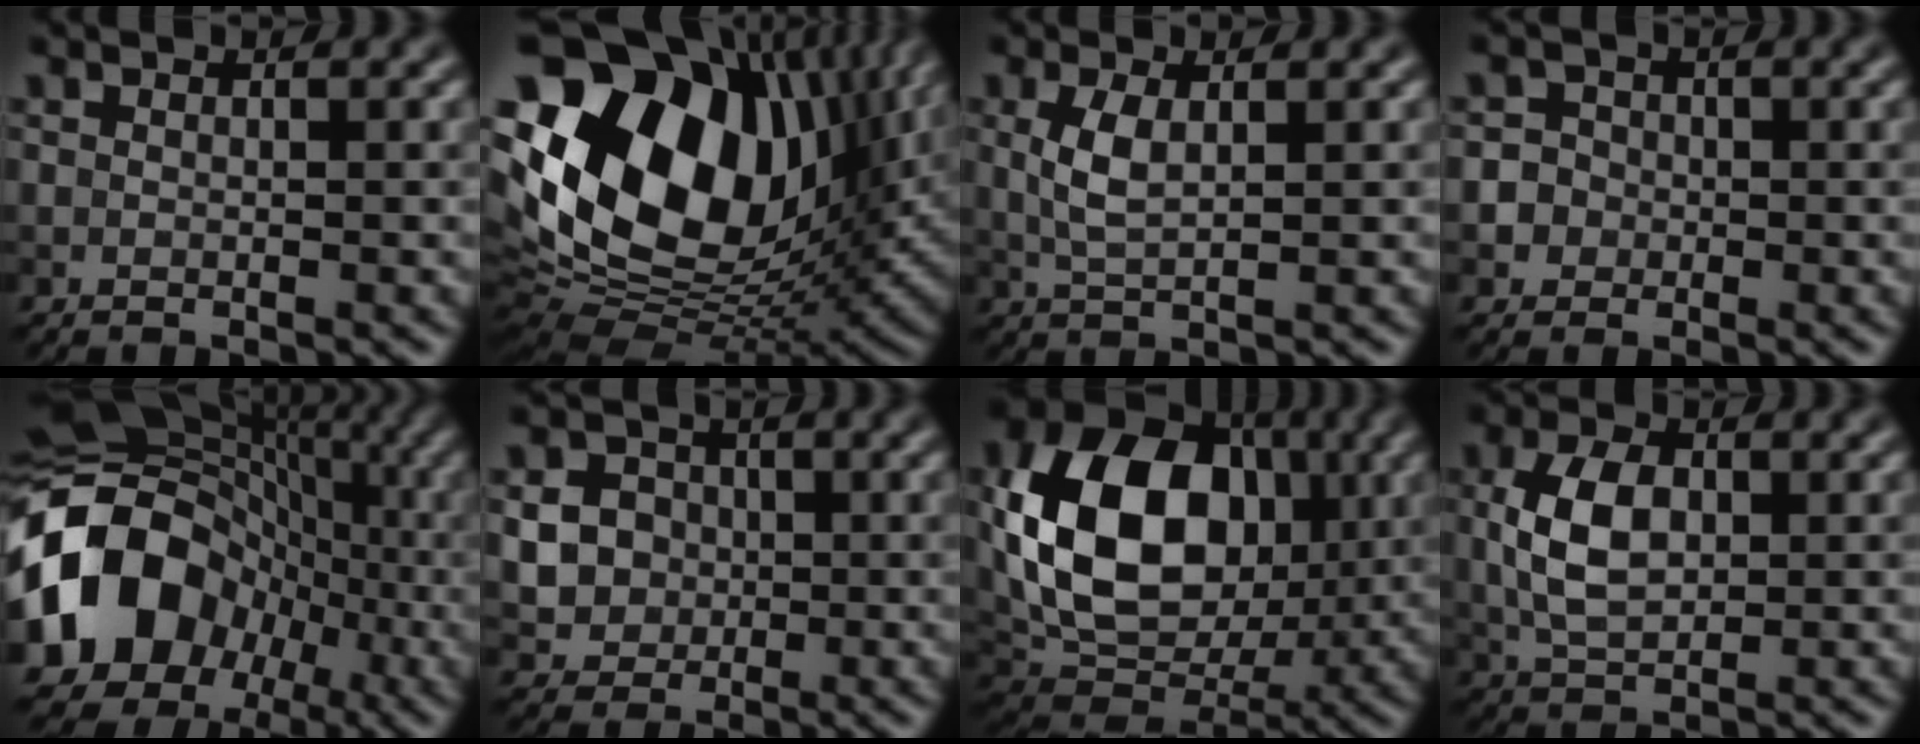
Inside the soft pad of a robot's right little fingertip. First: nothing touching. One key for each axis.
{"total": 19.9, "fx": 5.1, "fy": 13.1, "fz": 14.1, "tx": -0.282, "ty": 0.009, "tz": 0.097}
{"total": 2.7, "fx": 0.6, "fy": 1.0, "fz": 2.4, "tx": -0.059, "ty": 0.002, "tz": 0.013}
{"total": 3.7, "fx": -0.5, "fy": 3.5, "fz": 1.0, "tx": 0.013, "ty": 0.020, "tz": -0.030}
{"total": 13.7, "fx": -3.3, "fy": 11.3, "fz": 7.1, "tx": -0.138, "ty": -0.007, "tz": -0.070}
{"total": 4.1, "fx": 0.0, "fy": 3.8, "fz": 1.4, "tx": -0.014, "ty": 0.009, "tz": -0.004}
{"total": 13.1, "fx": 1.4, "fy": 9.7, "fz": 8.8, "tx": -0.164, "ty": -0.001, "tz": 0.028}
{"total": 5.3, "fx": 0.4, "fy": 3.2, "fz": 4.2, "tx": -0.091, "ty": 0.003, "tz": 0.008}